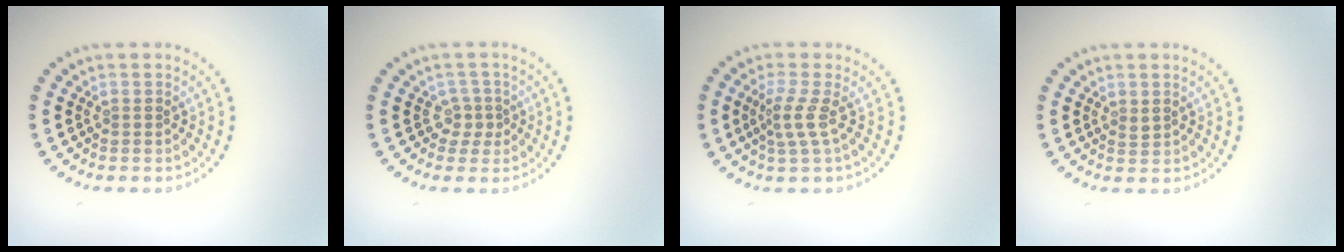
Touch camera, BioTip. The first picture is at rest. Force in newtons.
{"total": 1.8, "press": 1.2, "slide": 1.3}
{"total": 2.2, "press": 1.5, "slide": 1.6}
{"total": 0.6, "press": 0.5, "slide": 0.1}